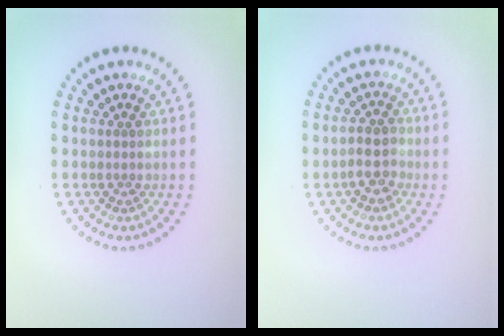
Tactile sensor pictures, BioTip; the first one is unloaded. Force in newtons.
{"total": 2.6, "press": 2.4, "slide": 0.9}